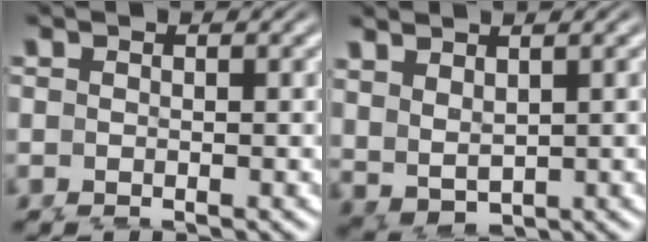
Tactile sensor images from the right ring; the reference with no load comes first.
{"total": 2.1, "force": [2.1, -0.1, 0.3], "torque": [-0.005, 0.001, 0.054]}